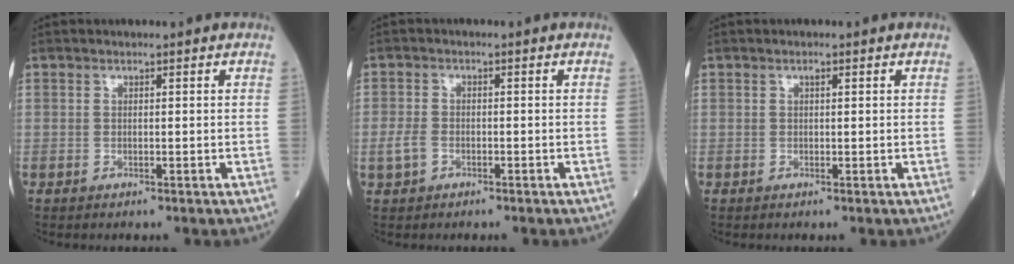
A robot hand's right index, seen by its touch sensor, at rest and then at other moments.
{"total": 2.6, "force": [-1.1, 1.7, 1.7], "torque": [-0.046, 0.001, -0.021]}
{"total": 0.6, "force": [0.2, 0.2, 0.5], "torque": [-0.011, 0.001, 0.003]}